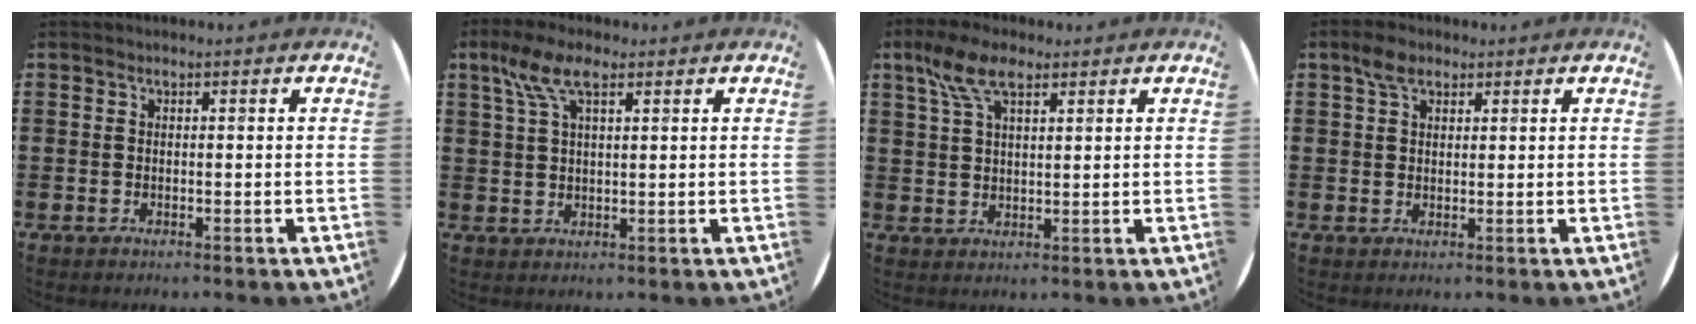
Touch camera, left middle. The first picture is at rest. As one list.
[{"total": 5.9, "force": [3.2, 2.2, 4.4], "torque": [-0.096, 0.011, 0.055]}, {"total": 6.6, "force": [3.9, 2.8, 4.6], "torque": [-0.099, 0.008, 0.070]}, {"total": 3.3, "force": [2.3, 1.8, 1.6], "torque": [-0.027, 0.006, 0.040]}]